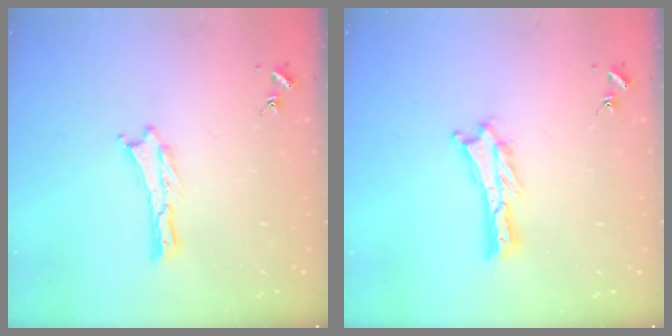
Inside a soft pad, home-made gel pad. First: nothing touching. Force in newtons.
{"total": 0.9, "press": 0.9, "slide": 0.2}